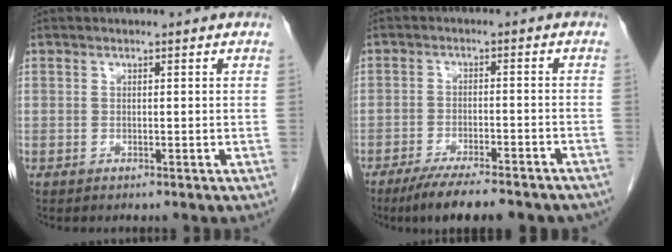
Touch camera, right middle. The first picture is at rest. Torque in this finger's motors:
{"motor_torque": [1.14, -0.99, 0.23, 0.12]}